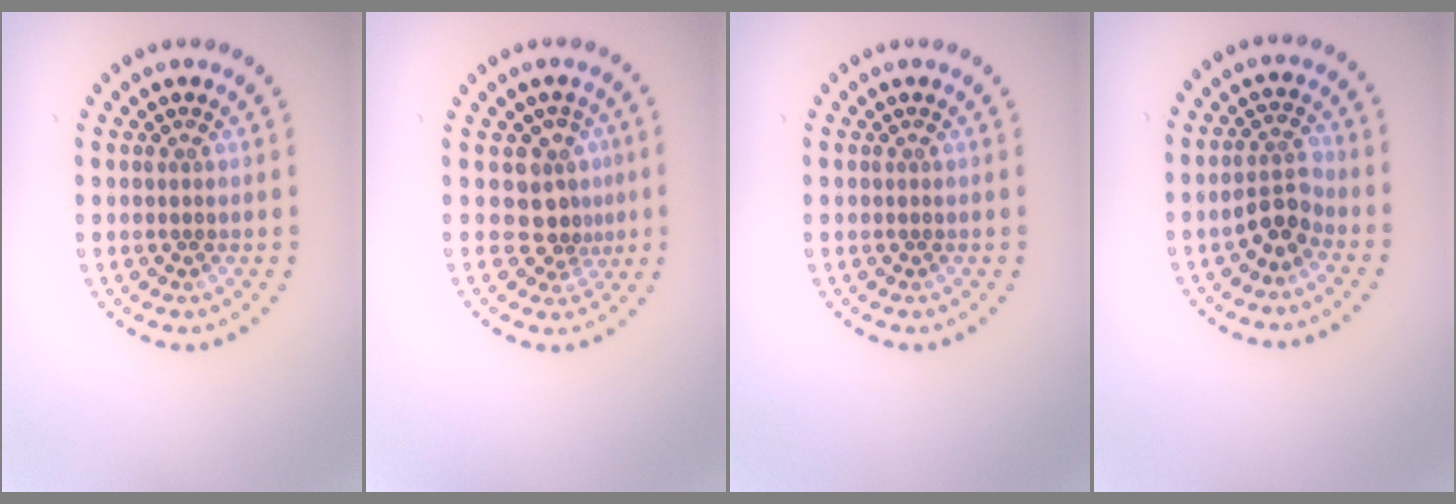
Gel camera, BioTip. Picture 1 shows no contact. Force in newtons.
{"total": 3.0, "press": 2.3, "slide": 1.9}
{"total": 0.0}
{"total": 2.6, "press": 2.4, "slide": 1.0}